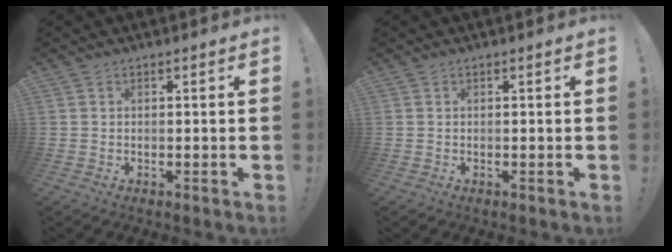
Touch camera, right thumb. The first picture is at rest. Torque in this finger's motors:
{"motor_torque": [0.00, 0.00, 0.00, 0.00, 0.00]}